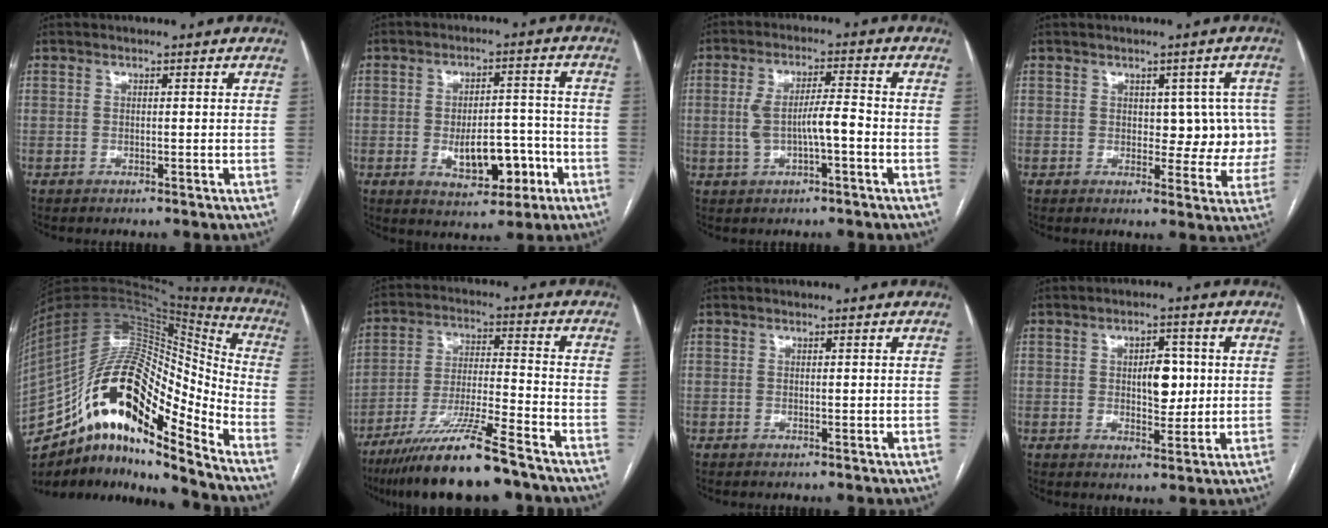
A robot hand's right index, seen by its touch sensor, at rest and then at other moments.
{"total": 9.0, "force": [-3.0, 4.3, 7.3], "torque": [-0.107, 0.013, -0.036]}
{"total": 6.4, "force": [-1.1, 1.4, 6.2], "torque": [-0.124, 0.017, -0.015]}
{"total": 6.0, "force": [0.6, 3.8, 4.5], "torque": [-0.033, 0.017, 0.014]}
{"total": 25.0, "force": [-13.9, 7.4, 19.5], "torque": [-0.360, 0.035, -0.236]}
{"total": 14.2, "force": [-10.6, 0.7, 9.5], "torque": [-0.181, -0.031, -0.188]}
{"total": 0.0}
{"total": 5.7, "force": [0.6, 3.0, 4.8], "torque": [-0.065, 0.008, 0.015]}